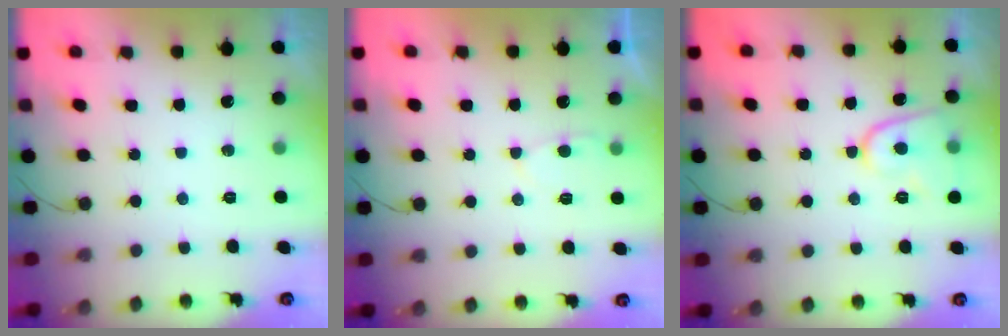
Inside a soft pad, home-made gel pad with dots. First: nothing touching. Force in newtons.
{"total": 3.0, "press": 2.9, "slide": 0.5}
{"total": 9.5, "press": 9.4, "slide": 1.3}